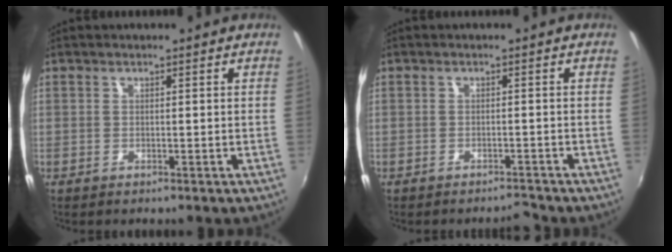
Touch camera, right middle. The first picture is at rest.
{"total": 2.0, "force": [-1.9, 0.3, 0.1], "torque": [-0.003, -0.004, -0.029]}